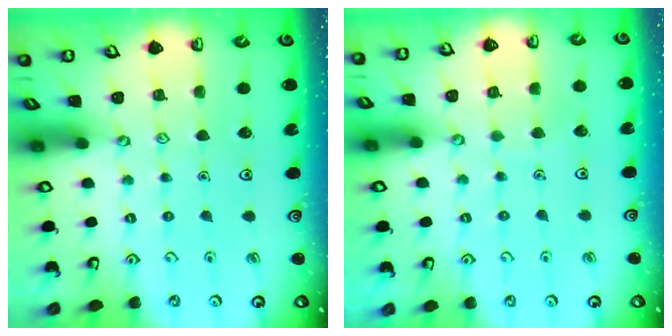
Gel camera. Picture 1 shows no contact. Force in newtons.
{"total": 2.8, "press": 2.8, "slide": 0.1}